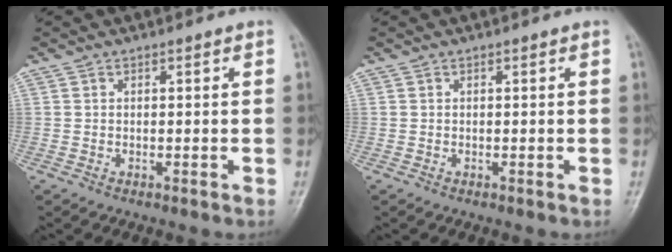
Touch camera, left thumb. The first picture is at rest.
{"total": 0.0}